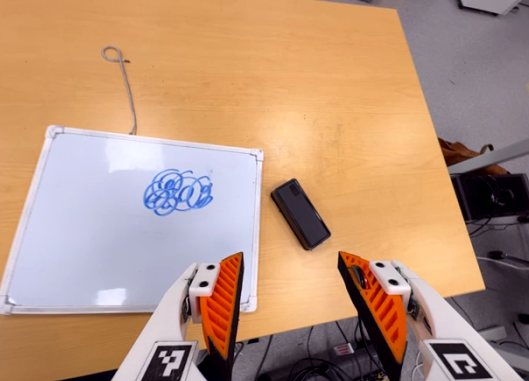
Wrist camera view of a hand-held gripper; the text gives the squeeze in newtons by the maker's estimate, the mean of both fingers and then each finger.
{"total": 0.0}